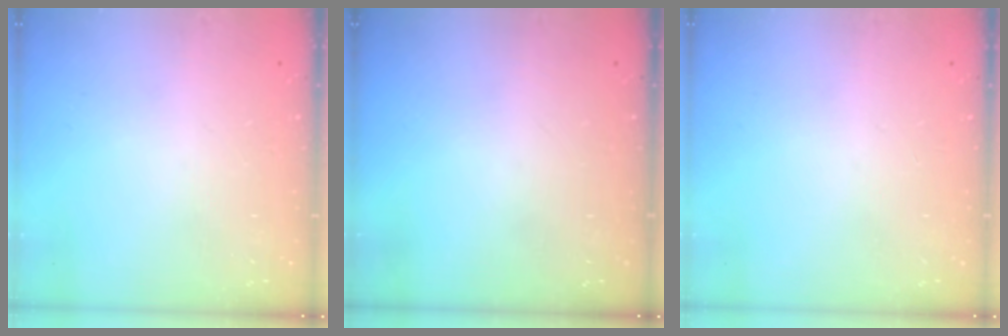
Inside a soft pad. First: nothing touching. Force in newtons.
{"total": 0.0}
{"total": 0.0}